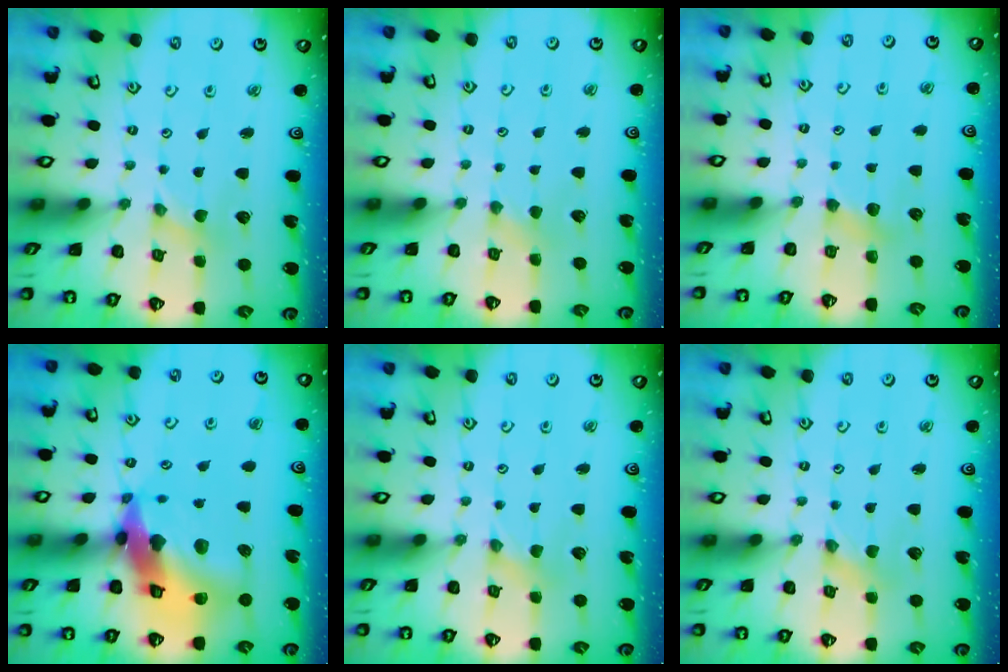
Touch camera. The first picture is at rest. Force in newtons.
{"total": 1.2, "press": 1.1, "slide": 0.3}
{"total": 4.2, "press": 4.1, "slide": 0.8}
{"total": 20.5, "press": 20.3, "slide": 2.6}
{"total": 0.7, "press": 0.7, "slide": 0.1}
{"total": 0.0}